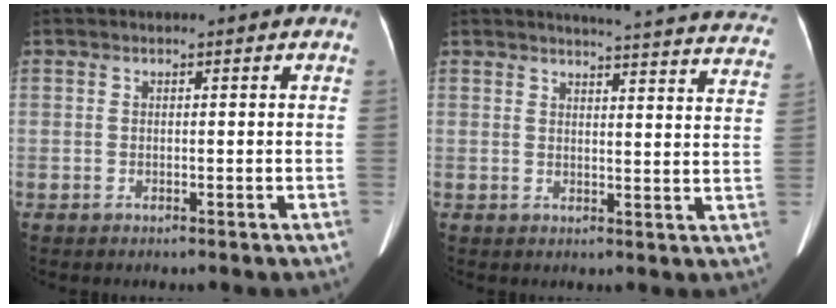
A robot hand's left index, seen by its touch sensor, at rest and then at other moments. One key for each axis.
{"total": 22.7, "fx": 21.8, "fy": 1.3, "fz": 6.3, "tx": -0.069, "ty": -0.088, "tz": 0.231}